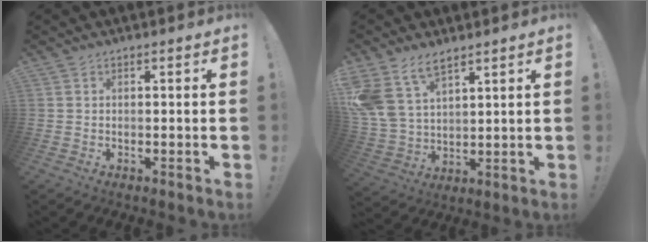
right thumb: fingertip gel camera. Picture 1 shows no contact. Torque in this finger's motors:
{"motor_torque": [-0.33, 1.28, 0.34, 0.37, 0.17]}